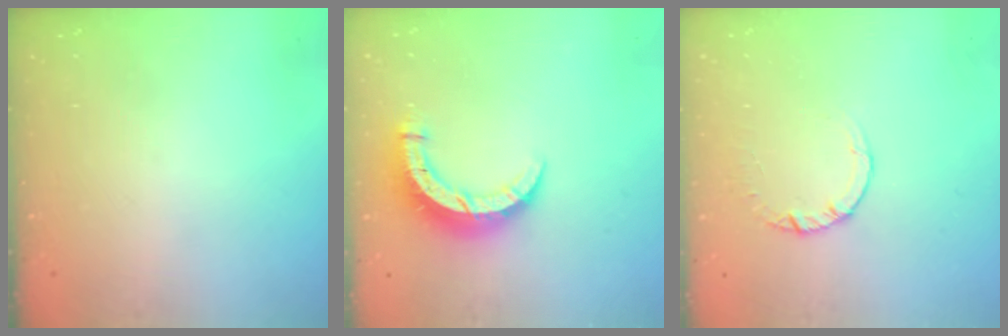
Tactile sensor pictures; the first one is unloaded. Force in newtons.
{"total": 8.8, "press": 8.7, "slide": 0.9}
{"total": 2.5, "press": 2.5, "slide": 0.2}